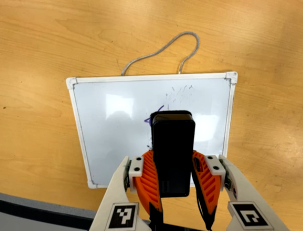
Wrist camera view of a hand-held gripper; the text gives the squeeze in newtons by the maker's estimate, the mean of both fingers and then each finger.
{"total": 10.1, "left": 8.7, "right": 11.4}